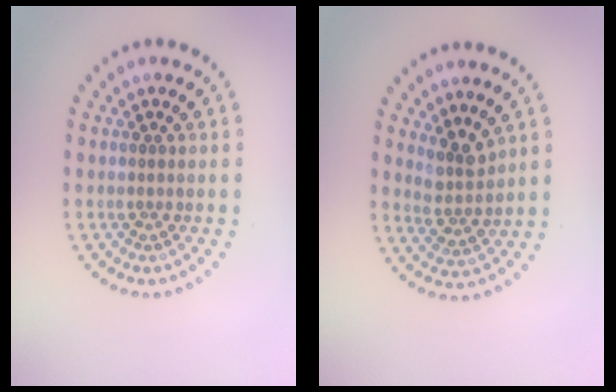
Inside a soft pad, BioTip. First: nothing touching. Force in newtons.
{"total": 2.7, "press": 2.0, "slide": 1.8}